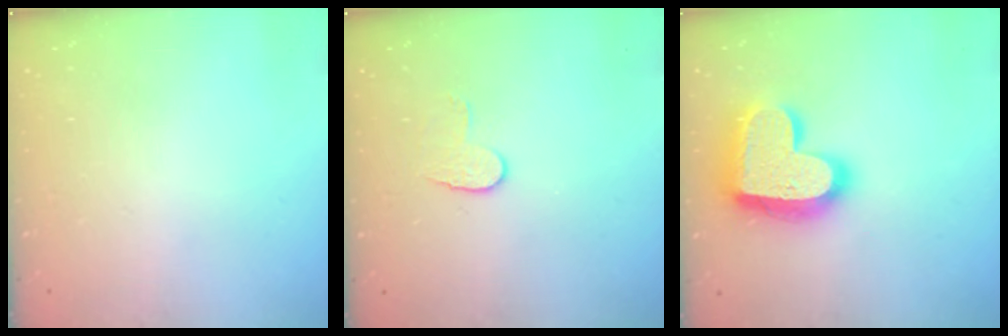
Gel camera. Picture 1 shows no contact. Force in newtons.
{"total": 6.1, "press": 6.1, "slide": 0.5}
{"total": 21.7, "press": 21.6, "slide": 1.5}